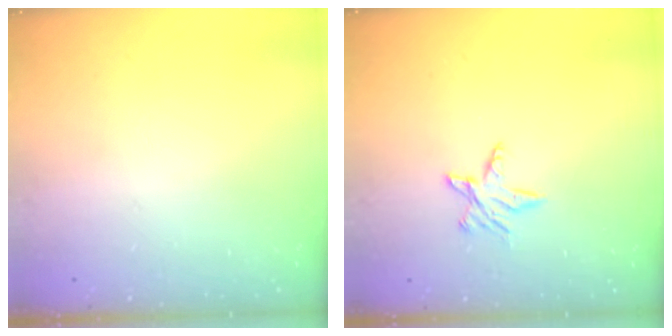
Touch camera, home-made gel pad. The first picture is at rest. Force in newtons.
{"total": 5.2, "press": 5.2, "slide": 0.6}